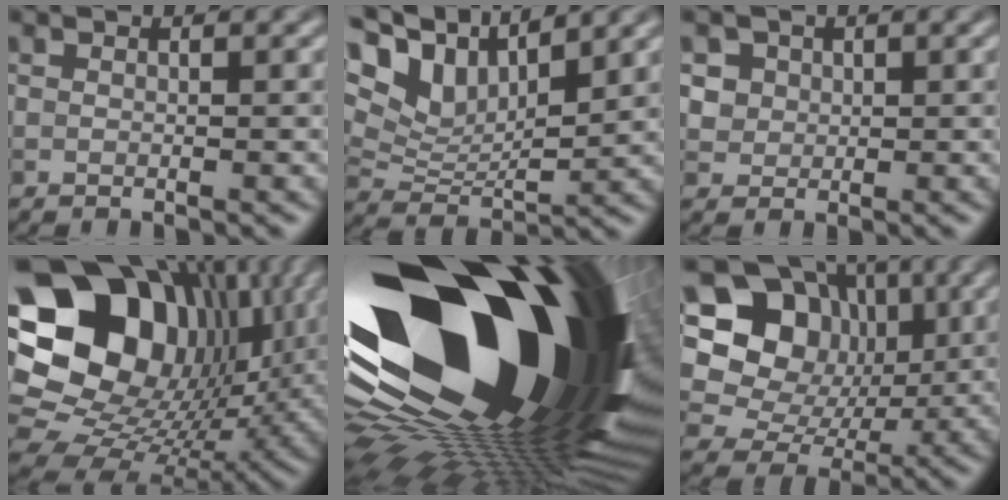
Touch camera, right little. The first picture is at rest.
{"total": 9.7, "force": [5.9, 4.8, 6.0], "torque": [-0.128, 0.024, 0.105]}
{"total": 3.4, "force": [1.5, 2.8, 1.3], "torque": [-0.026, 0.008, 0.029]}
{"total": 20.2, "force": [5.5, 15.6, 11.6], "torque": [-0.250, 0.016, 0.121]}
{"total": 23.1, "force": [1.6, 11.6, 20.0], "torque": [-0.334, -0.014, 0.019]}
{"total": 14.0, "force": [3.8, 12.0, 6.2], "torque": [-0.148, 0.051, 0.059]}